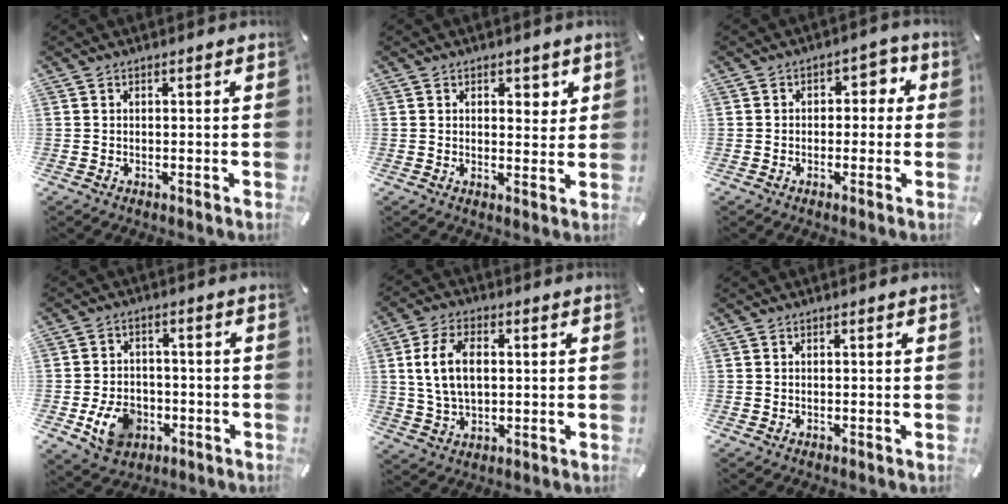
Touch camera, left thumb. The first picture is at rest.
{"total": 3.0, "force": [1.7, 2.2, 1.2], "torque": [0.003, -0.008, 0.023]}
{"total": 4.0, "force": [-0.4, 3.2, 2.3], "torque": [-0.024, 0.010, -0.017]}
{"total": 9.6, "force": [-3.3, 7.4, 5.1], "torque": [-0.112, 0.016, -0.059]}
{"total": 9.9, "force": [1.4, 6.3, 7.5], "torque": [-0.164, 0.005, 0.022]}
{"total": 0.0}